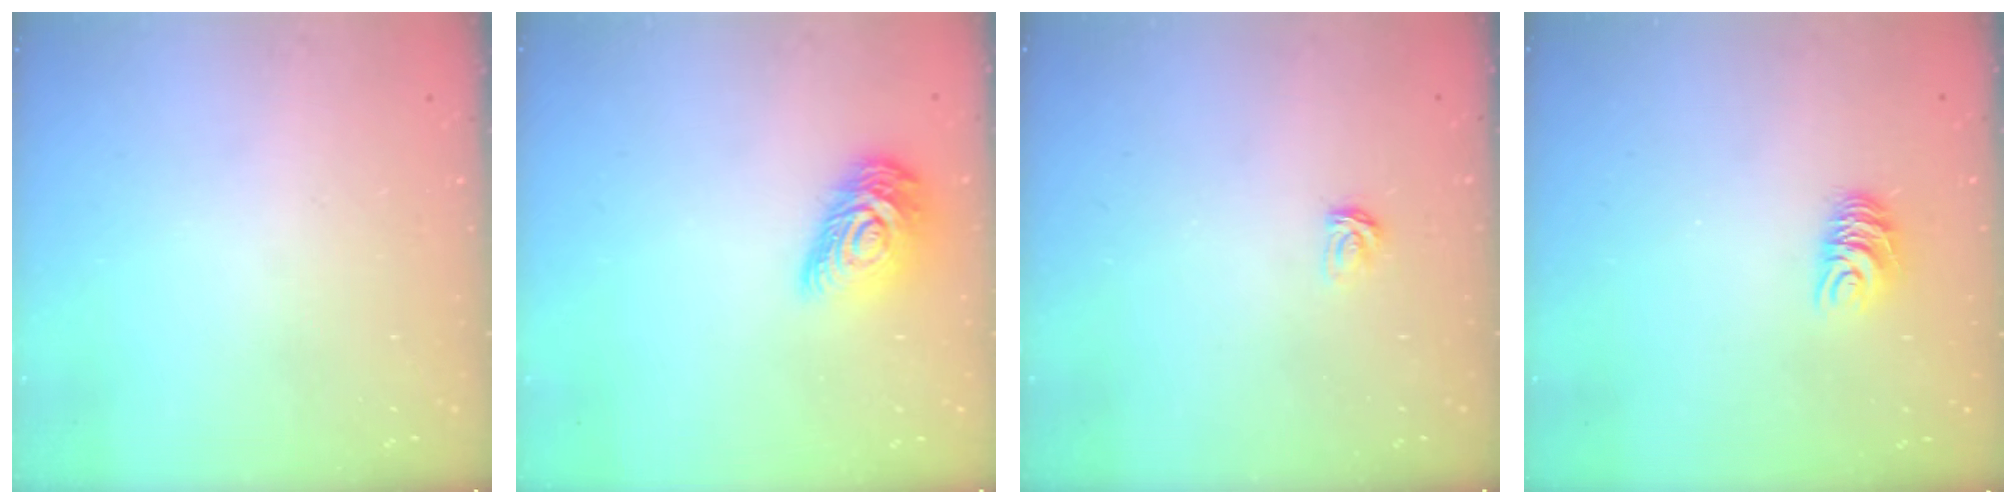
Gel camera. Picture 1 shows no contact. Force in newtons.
{"total": 12.1, "press": 12.1, "slide": 0.6}
{"total": 3.1, "press": 3.0, "slide": 0.4}
{"total": 7.3, "press": 7.3, "slide": 0.4}